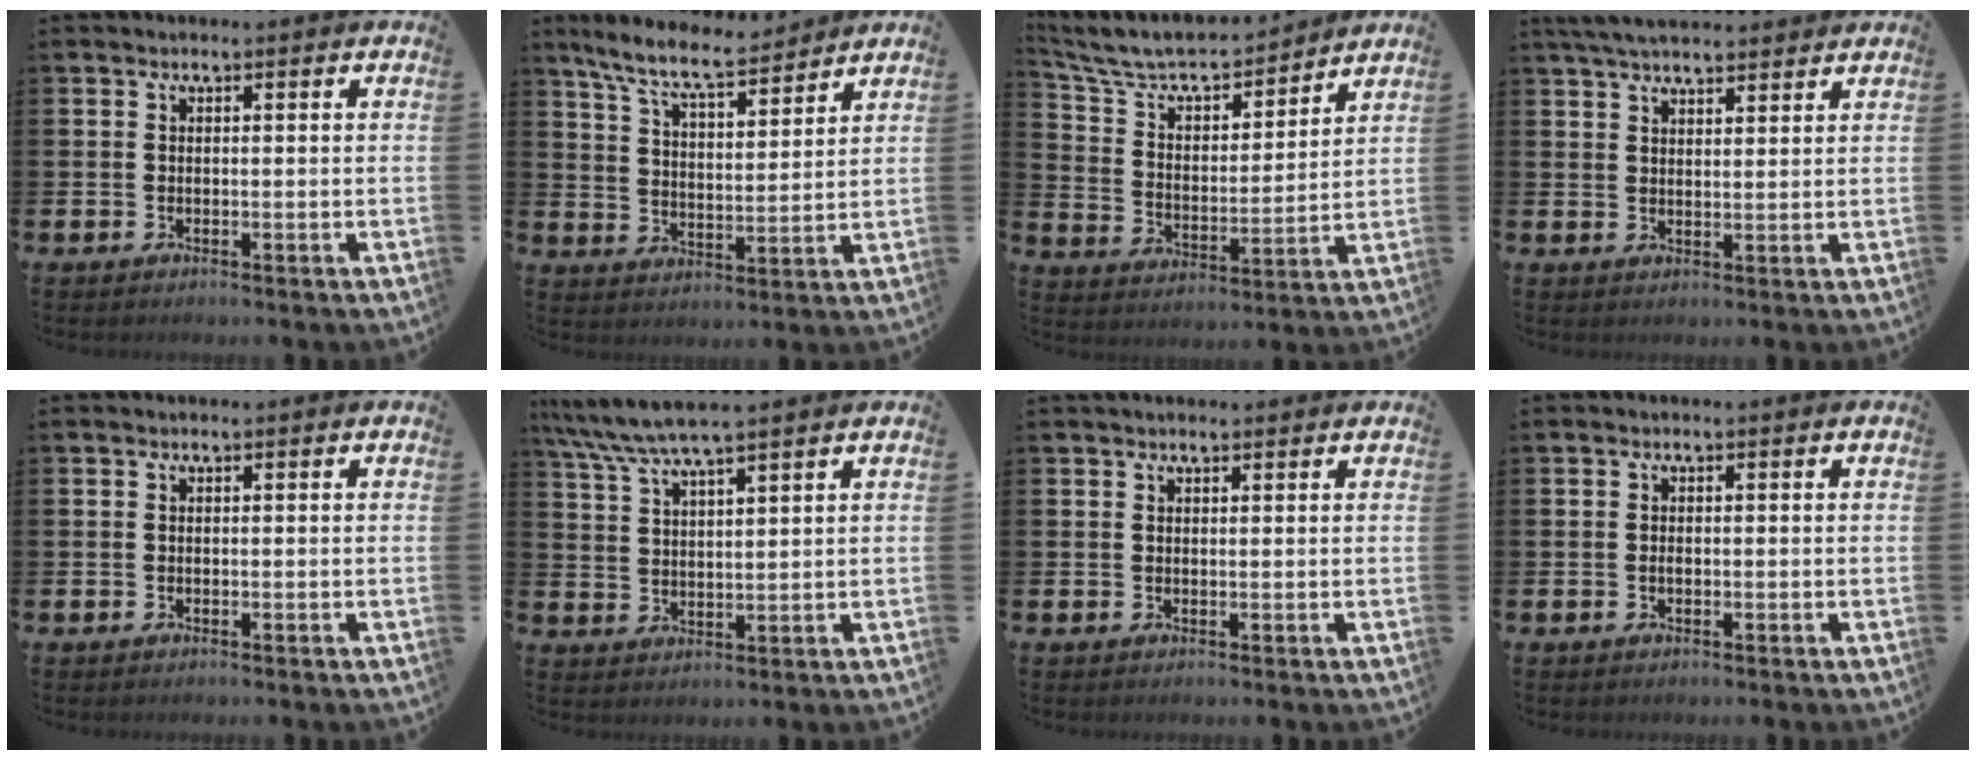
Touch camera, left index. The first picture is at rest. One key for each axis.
{"total": 8.8, "fx": 8.0, "fy": 1.4, "fz": 3.5, "tx": -0.100, "ty": -0.035, "tz": 0.146}
{"total": 7.8, "fx": 7.2, "fy": 1.9, "fz": 2.3, "tx": -0.087, "ty": -0.053, "tz": 0.125}
{"total": 4.6, "fx": 4.3, "fy": 1.1, "fz": 1.2, "tx": -0.034, "ty": -0.011, "tz": 0.081}
{"total": 0.0}
{"total": 6.2, "fx": 5.6, "fy": 0.5, "fz": 2.7, "tx": -0.075, "ty": -0.019, "tz": 0.101}
{"total": 1.1, "fx": 1.1, "fy": 0.3, "fz": 0.2, "tx": 0.003, "ty": 0.001, "tz": 0.018}
{"total": 0.6, "fx": -0.2, "fy": 0.4, "fz": 0.5, "tx": -0.011, "ty": 0.001, "tz": -0.004}